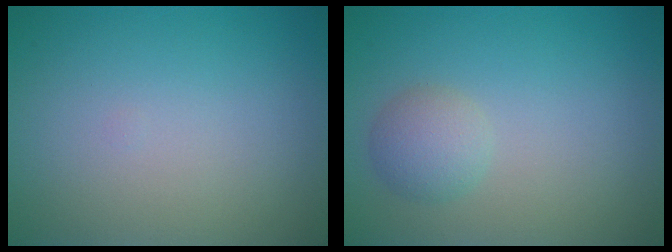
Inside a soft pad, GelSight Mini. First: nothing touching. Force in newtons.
{"total": 2.2, "press": 2.2, "slide": 0.1}